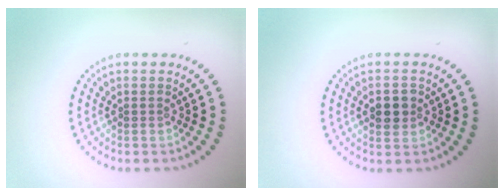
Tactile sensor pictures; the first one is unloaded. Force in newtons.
{"total": 2.1, "press": 2.1, "slide": 0.2}